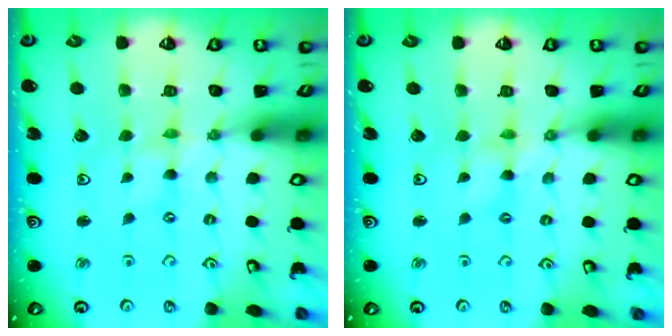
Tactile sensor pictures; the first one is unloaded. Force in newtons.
{"total": 1.1, "press": 1.0, "slide": 0.2}